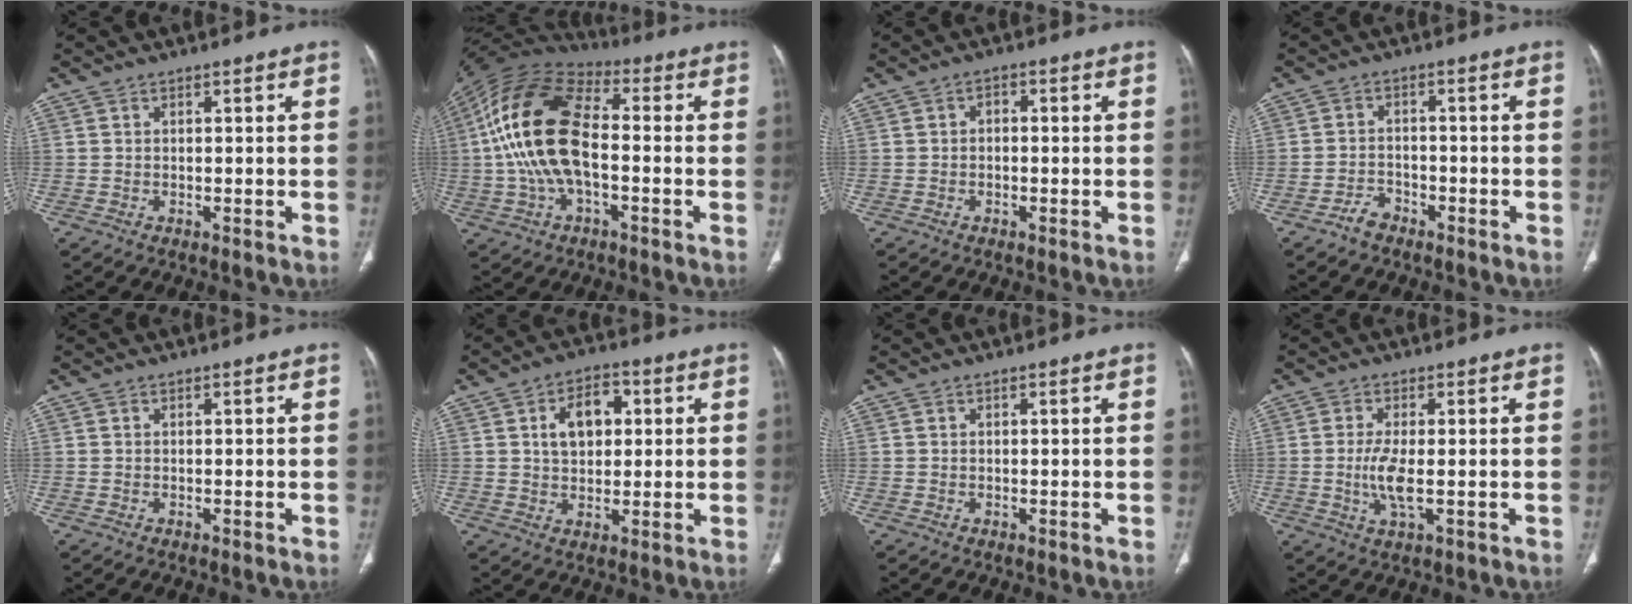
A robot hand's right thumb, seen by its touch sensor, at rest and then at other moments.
{"total": 18.6, "force": [-0.7, 9.6, 15.9], "torque": [-0.317, 0.032, -0.019]}
{"total": 1.5, "force": [-0.1, 1.1, 1.0], "torque": [-0.009, 0.007, -0.008]}
{"total": 2.9, "force": [-2.3, 1.5, 0.8], "torque": [-0.017, 0.018, -0.041]}
{"total": 0.0}
{"total": 7.5, "force": [1.8, 4.8, 5.5], "torque": [-0.072, 0.007, 0.027]}
{"total": 0.0}
{"total": 5.2, "force": [-0.6, 1.5, 4.9], "torque": [-0.115, -0.009, -0.011]}